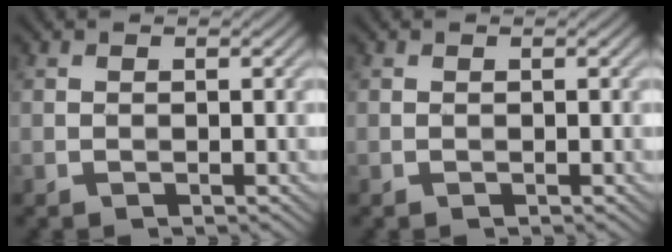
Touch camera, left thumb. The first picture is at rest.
{"total": 0.0}